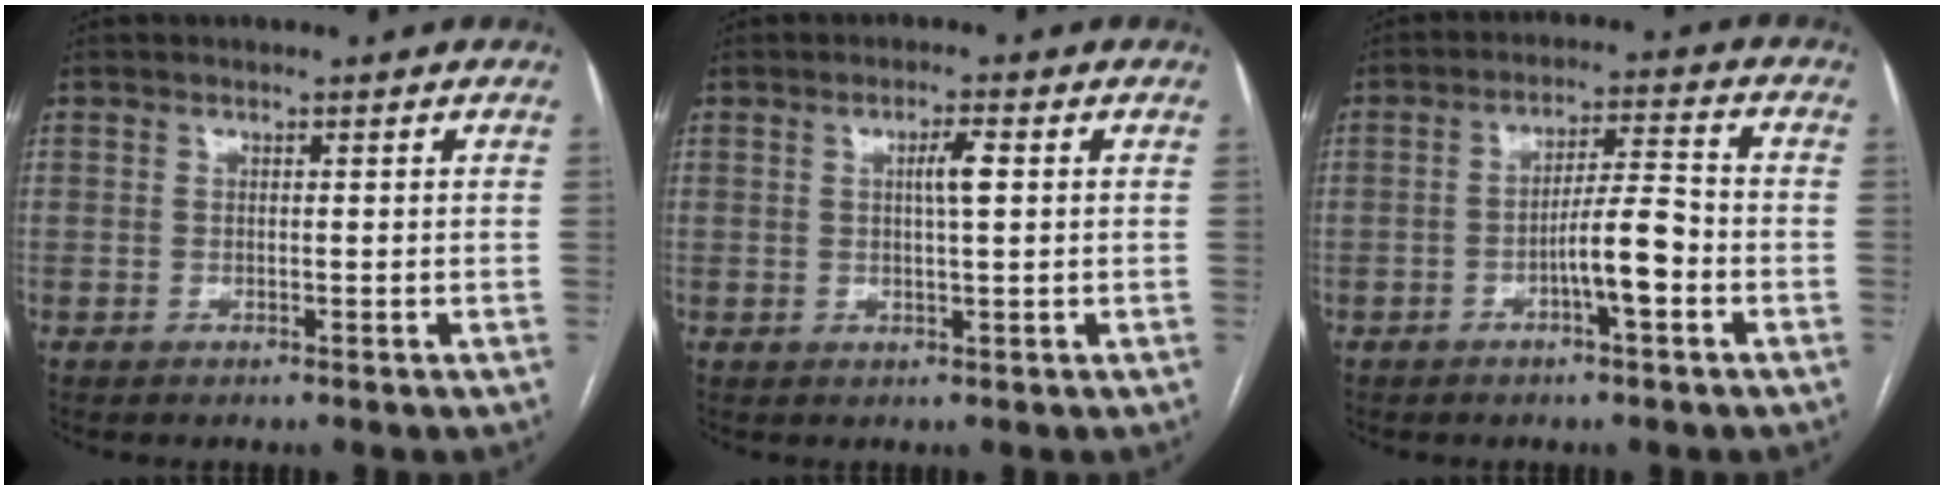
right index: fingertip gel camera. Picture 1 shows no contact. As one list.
[{"total": 2.9, "force": [0.6, 0.1, 2.9], "torque": [-0.050, 0.002, 0.011]}, {"total": 6.9, "force": [-2.6, 0.6, 6.3], "torque": [-0.113, 0.011, -0.042]}]